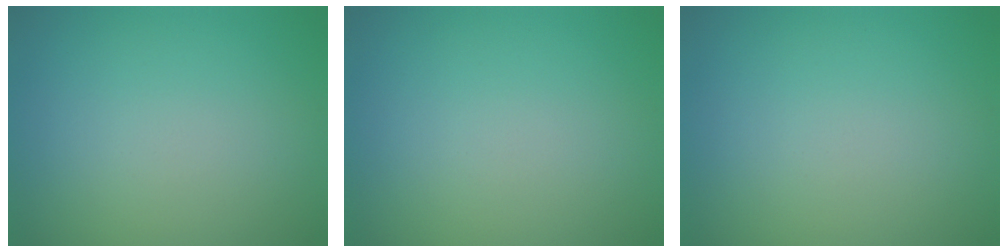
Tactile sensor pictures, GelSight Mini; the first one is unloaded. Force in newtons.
{"total": 0.0}
{"total": 0.0}